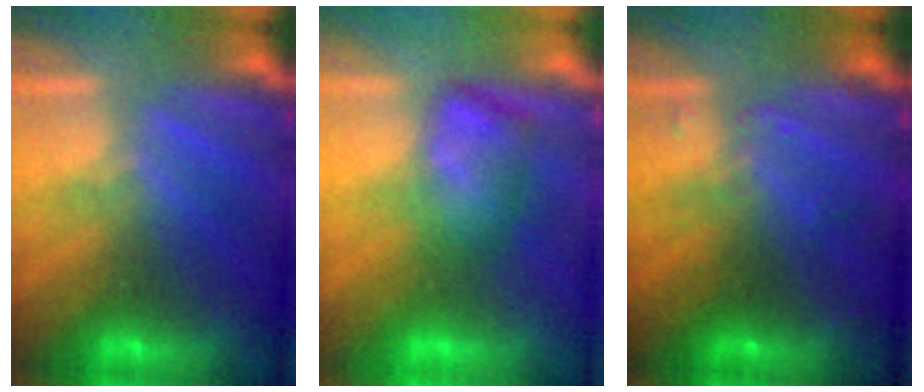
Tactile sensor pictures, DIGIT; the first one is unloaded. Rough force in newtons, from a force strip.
{"total": 4.7}
{"total": 2.4}